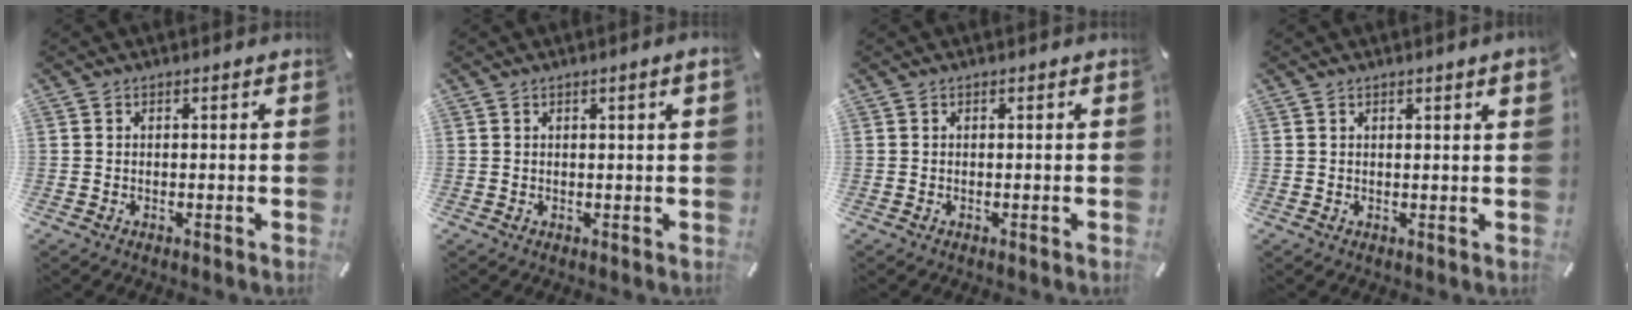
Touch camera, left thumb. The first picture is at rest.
{"total": 1.7, "force": [0.5, 0.0, 1.7], "torque": [-0.031, -0.001, 0.008]}
{"total": 0.0}
{"total": 2.0, "force": [0.9, 0.0, 1.8], "torque": [-0.033, 0.000, 0.015]}